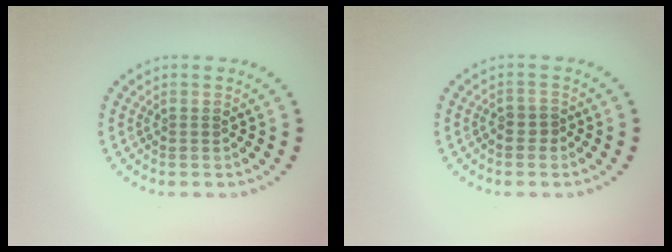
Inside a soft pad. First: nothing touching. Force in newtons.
{"total": 1.1, "press": 0.9, "slide": 0.7}